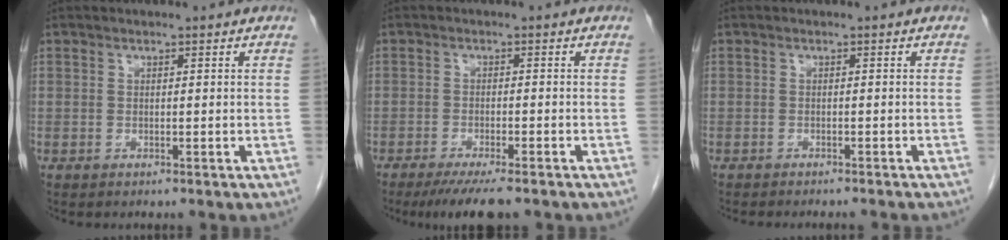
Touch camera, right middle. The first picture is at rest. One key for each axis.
{"total": 7.0, "fx": -5.5, "fy": 0.7, "fz": 4.3, "tx": -0.061, "ty": -0.015, "tz": -0.086}
{"total": 7.3, "fx": -6.7, "fy": 0.7, "fz": 2.9, "tx": -0.025, "ty": -0.017, "tz": -0.080}